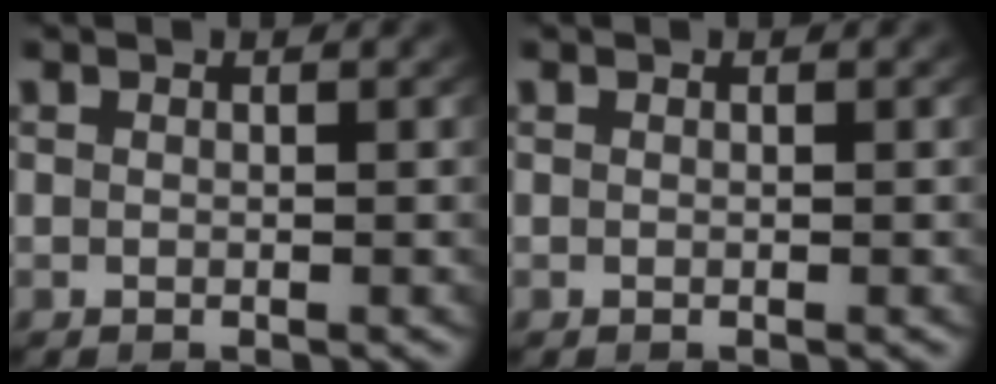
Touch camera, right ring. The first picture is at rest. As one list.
[{"total": 0.0}]